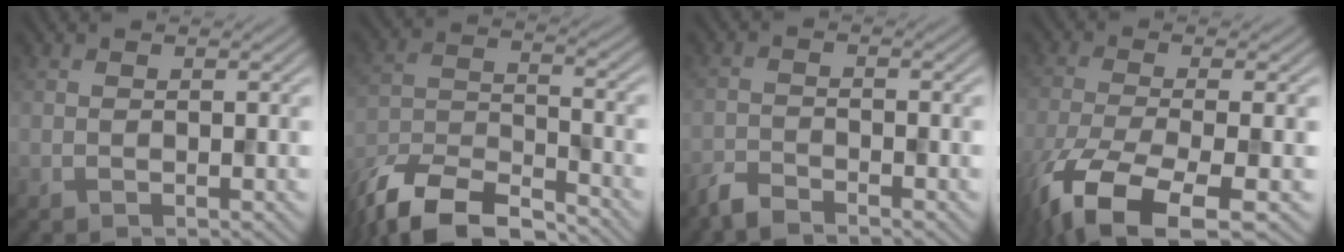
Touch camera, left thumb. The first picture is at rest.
{"total": 12.5, "force": [-10.7, 3.6, 5.5], "torque": [-0.122, -0.020, -0.197]}
{"total": 2.8, "force": [-2.7, 0.4, 0.9], "torque": [-0.020, -0.005, -0.062]}
{"total": 11.4, "force": [-6.8, 3.1, 8.7], "torque": [-0.185, -0.030, -0.122]}